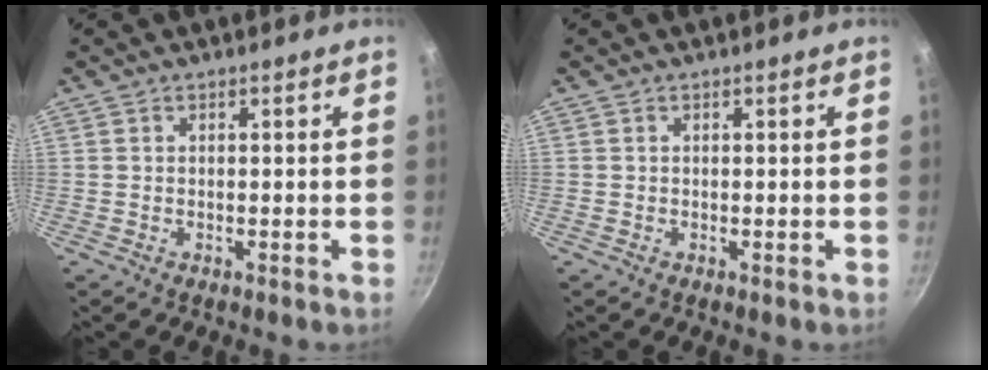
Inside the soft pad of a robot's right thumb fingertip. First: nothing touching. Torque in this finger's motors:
{"motor_torque": [-0.37, 0.02, -0.25, 0.07, 0.04]}